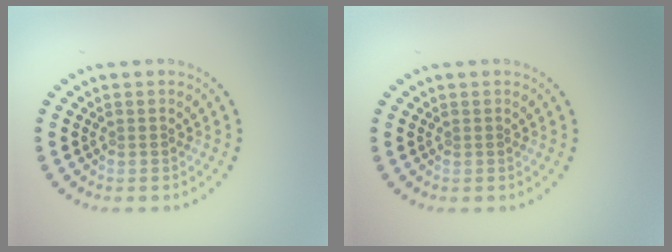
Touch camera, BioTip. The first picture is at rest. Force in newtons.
{"total": 0.0}